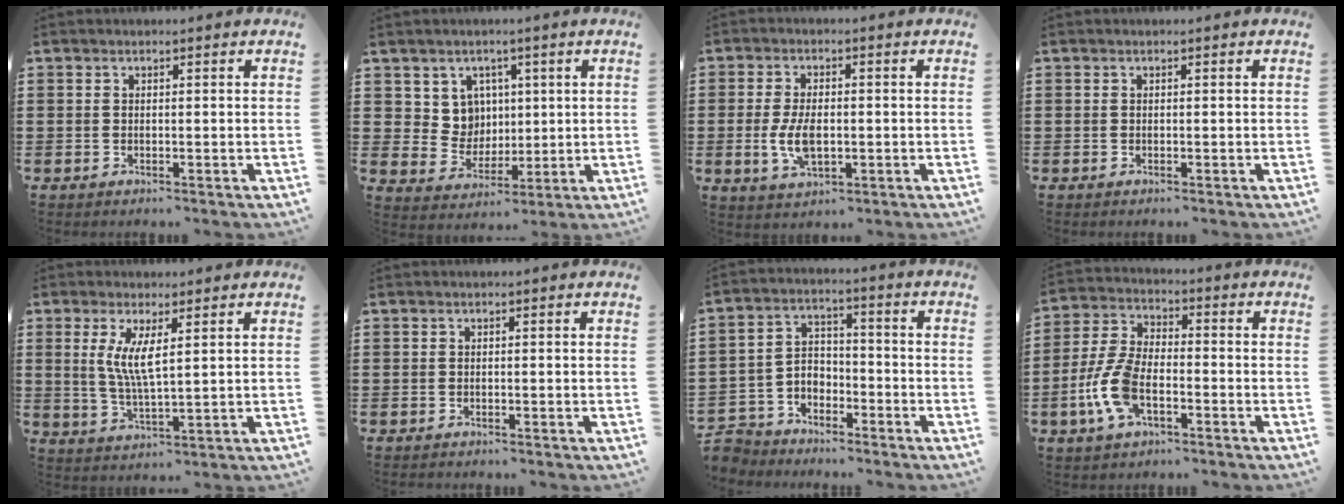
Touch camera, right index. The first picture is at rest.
{"total": 6.8, "force": [2.5, 6.0, 2.0], "torque": [-0.059, 0.008, 0.048]}
{"total": 5.9, "force": [-0.8, 3.2, 4.9], "torque": [-0.108, -0.001, -0.017]}
{"total": 0.0}
{"total": 5.7, "force": [1.6, 1.3, 5.3], "torque": [-0.107, -0.001, 0.027]}
{"total": 0.0}
{"total": 4.5, "force": [-3.8, 2.4, -0.1], "torque": [-0.022, -0.003, -0.084]}
{"total": 8.7, "force": [-3.1, 4.2, 6.9], "torque": [-0.181, -0.009, -0.067]}